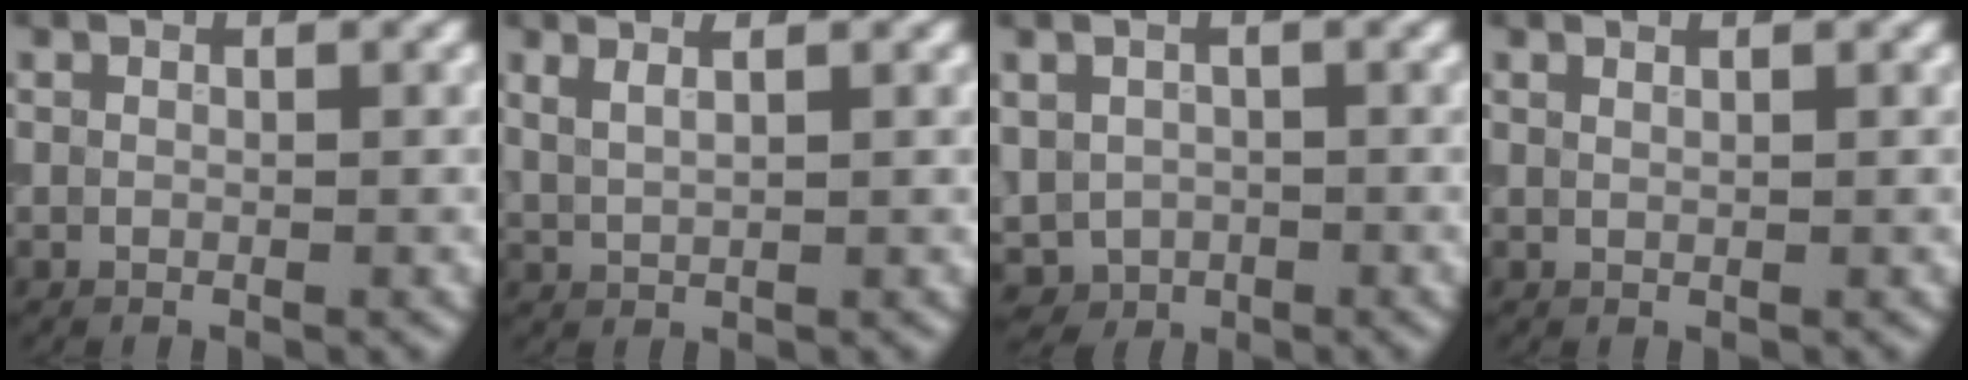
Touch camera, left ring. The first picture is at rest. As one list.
[{"total": 3.0, "force": [2.3, 1.0, 1.6], "torque": [-0.009, 0.016, 0.018]}, {"total": 2.2, "force": [-0.3, 2.1, 0.6], "torque": [-0.021, -0.001, 0.002]}, {"total": 0.9, "force": [0.8, 0.3, 0.4], "torque": [0.000, 0.005, 0.008]}]